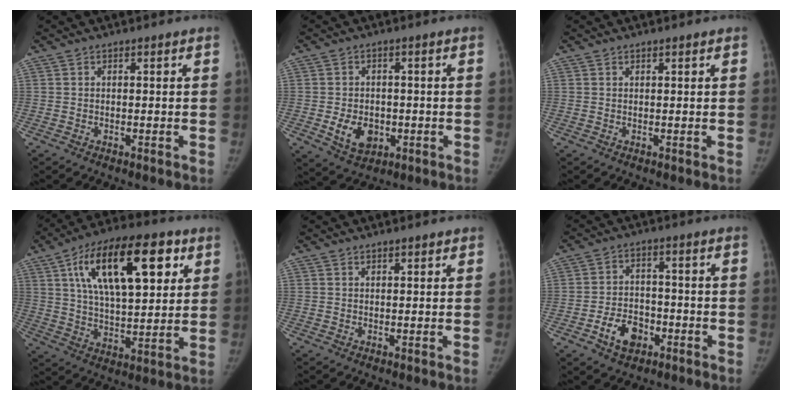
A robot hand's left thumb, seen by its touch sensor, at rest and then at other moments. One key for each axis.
{"total": 6.8, "fx": -1.6, "fy": 5.1, "fz": 4.2, "tx": -0.052, "ty": 0.000, "tz": -0.015}
{"total": 0.5, "fx": 0.4, "fy": 0.1, "fz": 0.3, "tx": -0.006, "ty": -0.001, "tz": 0.006}
{"total": 22.9, "fx": 9.0, "fy": 10.2, "fz": 18.5, "tx": -0.282, "ty": -0.008, "tz": 0.149}
{"total": 1.3, "fx": 1.0, "fy": 0.4, "fz": 0.8, "tx": -0.010, "ty": -0.005, "tz": 0.016}
{"total": 7.5, "fx": -3.5, "fy": 5.2, "fz": 4.1, "tx": -0.050, "ty": 0.023, "tz": -0.056}